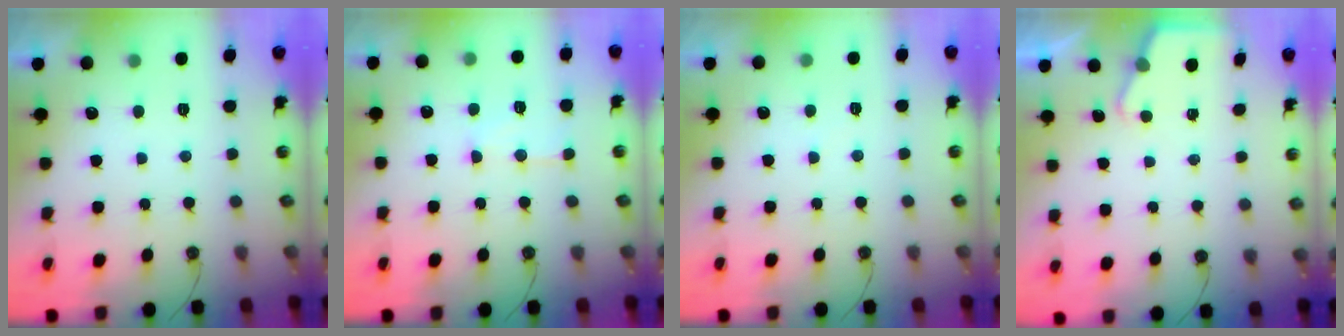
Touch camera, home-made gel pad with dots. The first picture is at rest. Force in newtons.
{"total": 8.2, "press": 8.1, "slide": 0.6}
{"total": 3.8, "press": 3.8, "slide": 0.5}
{"total": 2.7, "press": 2.7, "slide": 0.2}